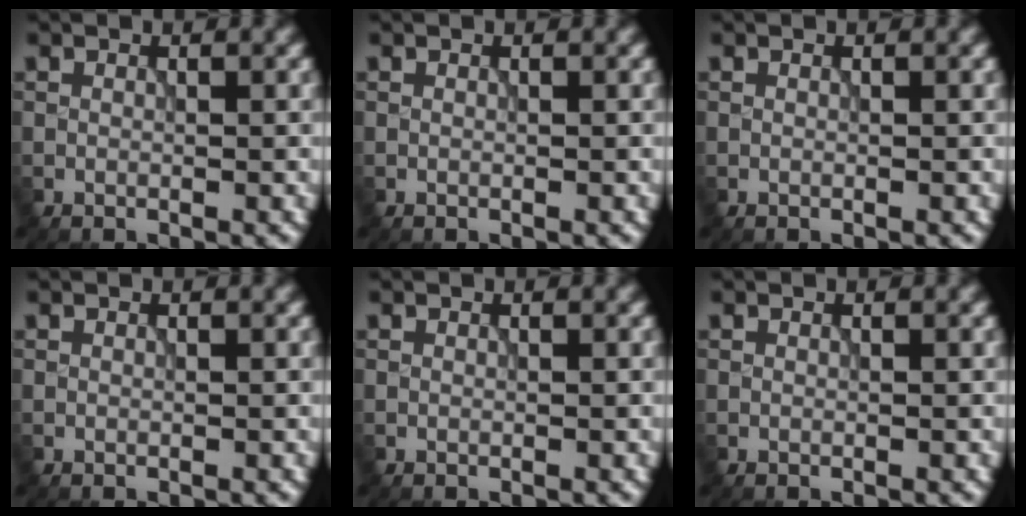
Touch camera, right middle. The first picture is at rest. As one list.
[{"total": 0.0}, {"total": 0.0}, {"total": 0.0}, {"total": 0.0}, {"total": 0.0}]